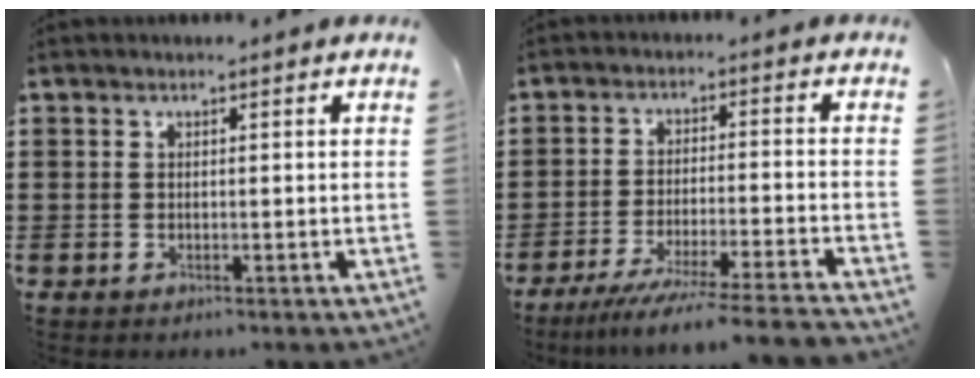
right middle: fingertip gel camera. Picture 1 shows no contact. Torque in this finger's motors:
{"motor_torque": [1.77, -0.37, 0.20, 0.13]}